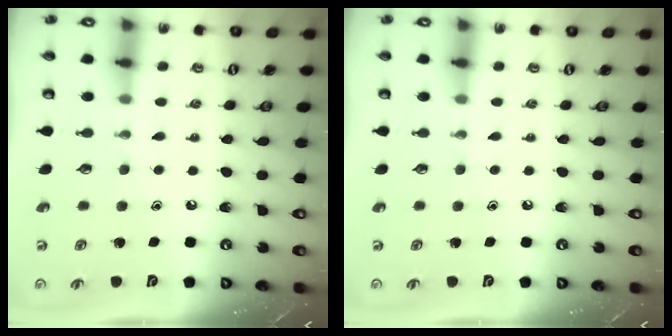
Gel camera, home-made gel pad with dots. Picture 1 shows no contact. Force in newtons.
{"total": 0.0}